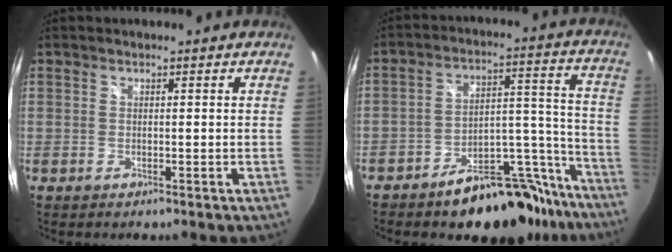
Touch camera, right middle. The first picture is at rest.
{"total": 18.9, "force": [-16.0, 7.5, 6.9], "torque": [-0.078, 0.060, -0.208]}